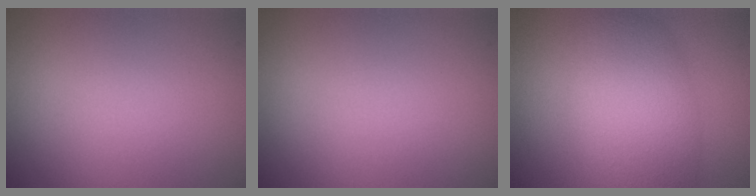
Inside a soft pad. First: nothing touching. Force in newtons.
{"total": 0.0}
{"total": 6.3, "press": 6.3, "slide": 0.3}